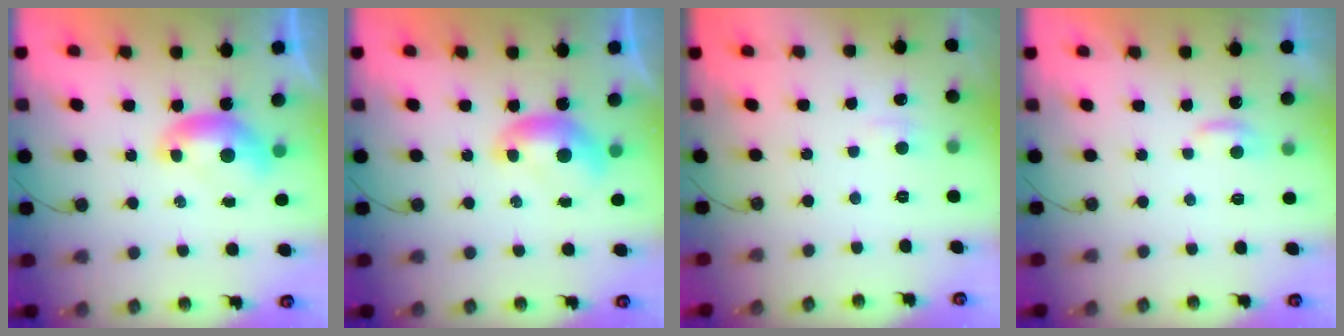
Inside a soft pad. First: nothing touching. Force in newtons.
{"total": 0.0}
{"total": 2.1, "press": 2.0, "slide": 0.5}
{"total": 1.9, "press": 1.9, "slide": 0.4}